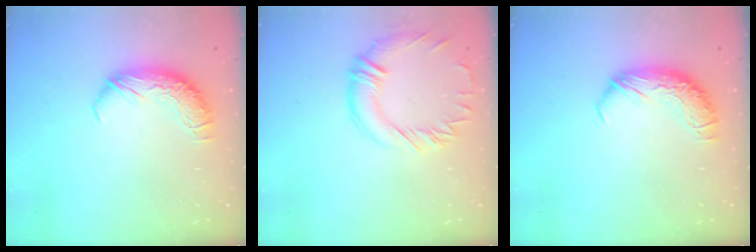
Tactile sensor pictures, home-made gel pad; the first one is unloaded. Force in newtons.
{"total": 2.3, "press": 2.0, "slide": 1.2}
{"total": 0.0}